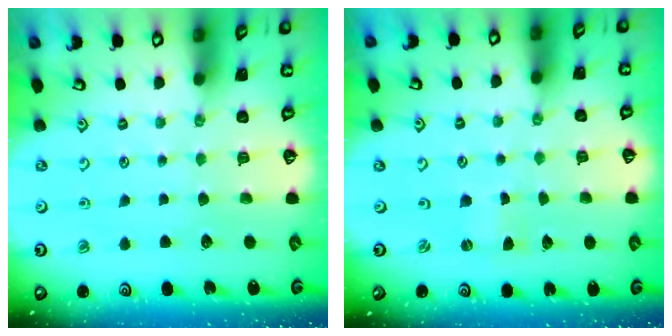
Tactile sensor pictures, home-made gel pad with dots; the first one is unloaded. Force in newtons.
{"total": 0.0}